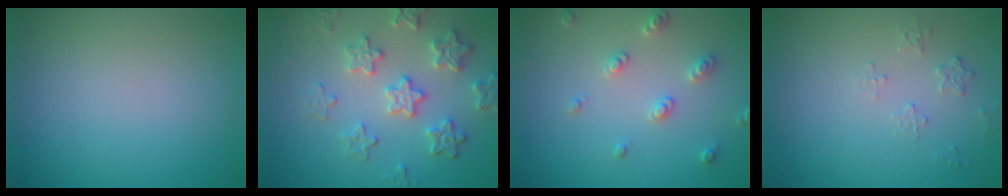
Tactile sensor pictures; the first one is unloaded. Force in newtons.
{"total": 4.8, "press": 4.0, "slide": 2.6}
{"total": 2.5, "press": 2.4, "slide": 0.7}
{"total": 1.2, "press": 0.8, "slide": 0.9}